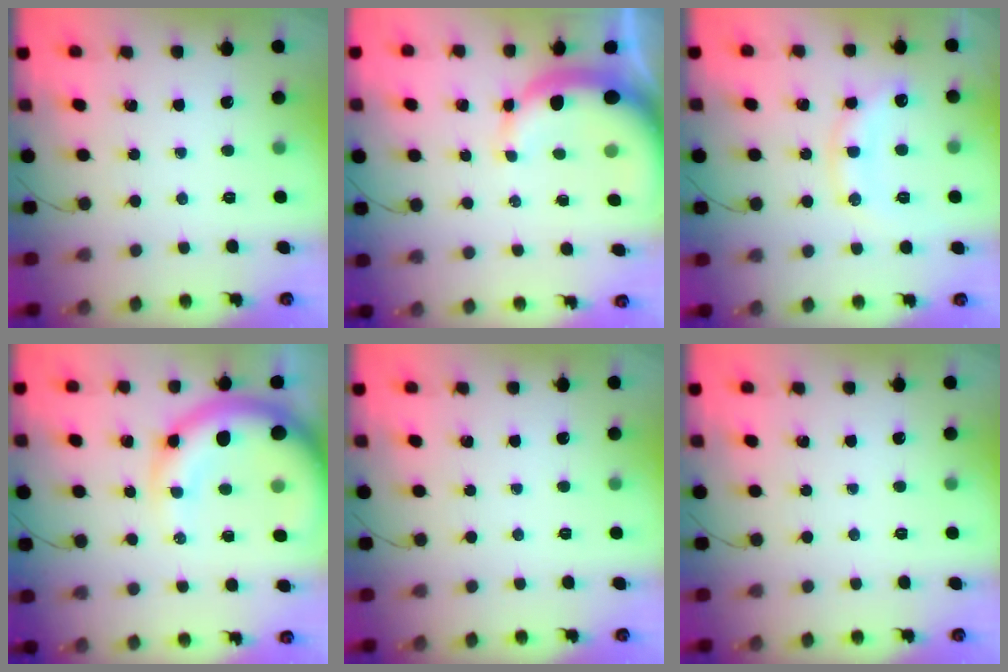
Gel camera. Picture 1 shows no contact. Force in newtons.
{"total": 9.1, "press": 9.0, "slide": 1.7}
{"total": 14.4, "press": 14.4, "slide": 0.6}
{"total": 12.6, "press": 12.1, "slide": 3.4}
{"total": 0.0}
{"total": 0.0}